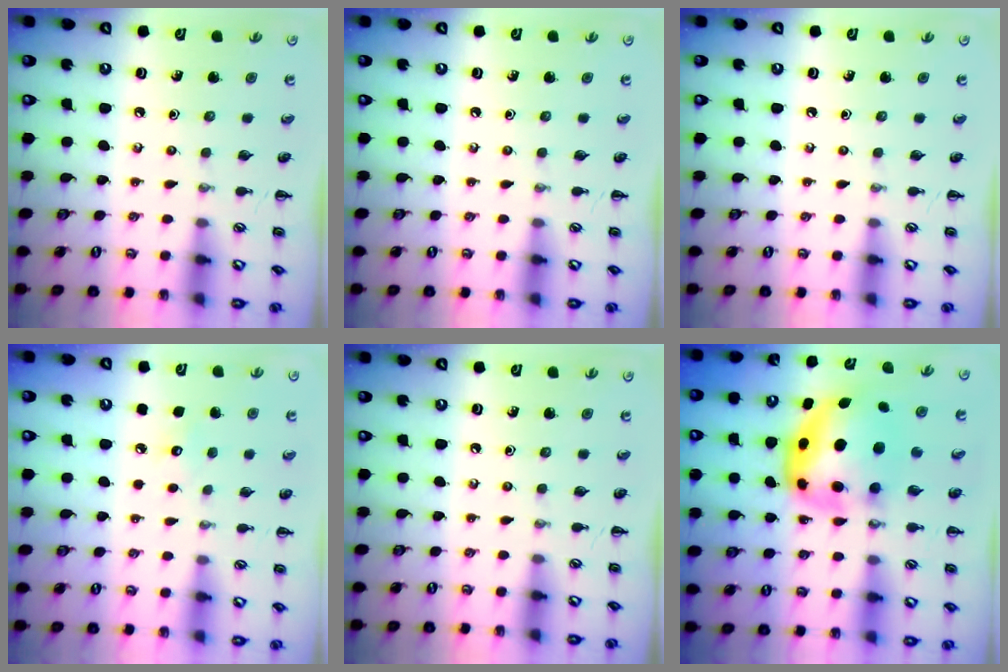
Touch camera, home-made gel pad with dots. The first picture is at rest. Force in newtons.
{"total": 0.0}
{"total": 0.0}
{"total": 5.0, "press": 4.8, "slide": 1.2}
{"total": 0.0}
{"total": 7.9, "press": 7.7, "slide": 1.8}